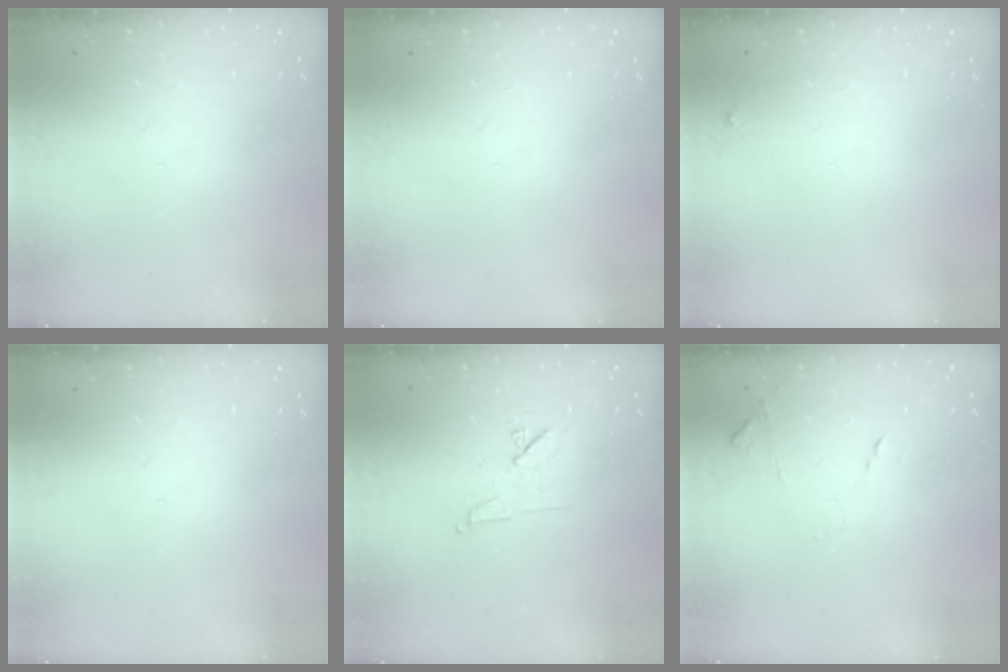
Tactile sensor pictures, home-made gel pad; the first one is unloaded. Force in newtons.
{"total": 0.0}
{"total": 2.3, "press": 2.3, "slide": 0.2}
{"total": 0.0}
{"total": 7.5, "press": 7.4, "slide": 1.3}
{"total": 8.2, "press": 8.2, "slide": 0.6}